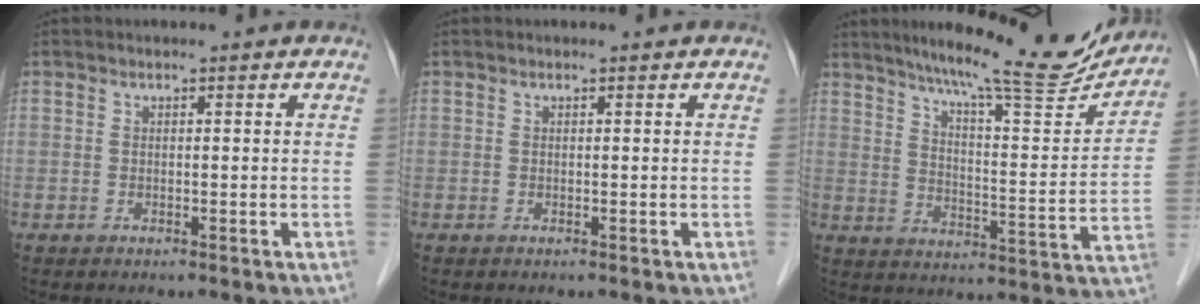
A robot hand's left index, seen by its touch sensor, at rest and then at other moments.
{"total": 0.0}
{"total": 18.8, "force": [16.6, 1.6, 8.5], "torque": [-0.131, -0.029, 0.227]}